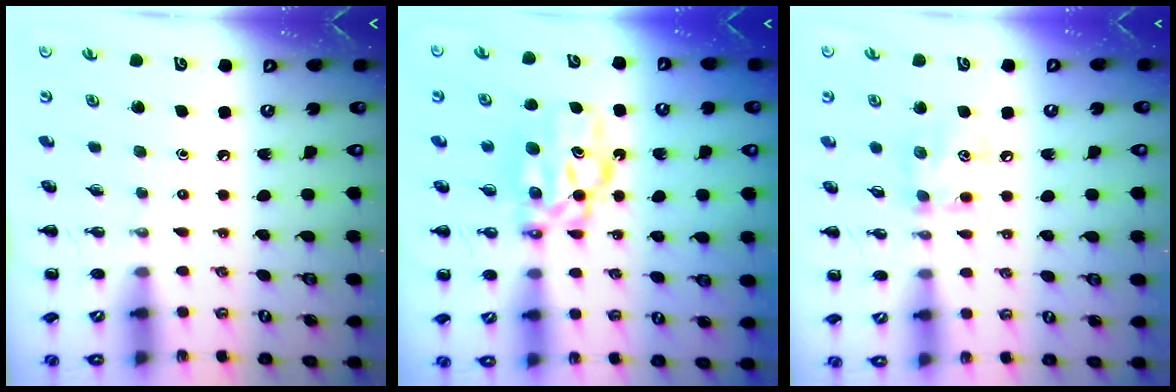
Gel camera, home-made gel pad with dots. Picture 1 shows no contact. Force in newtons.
{"total": 7.6, "press": 7.5, "slide": 1.1}
{"total": 8.0, "press": 8.0, "slide": 1.1}